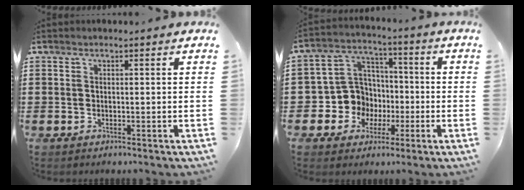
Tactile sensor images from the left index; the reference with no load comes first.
{"total": 9.0, "force": [-1.4, 8.7, 2.2], "torque": [-0.089, 0.008, -0.022]}